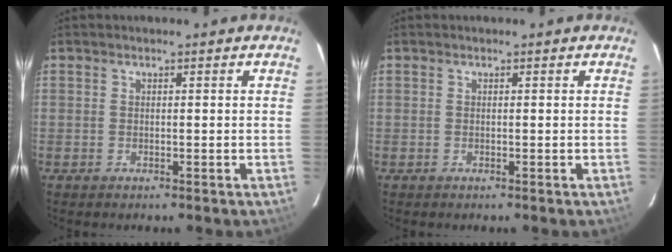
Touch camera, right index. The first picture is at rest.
{"total": 0.0}